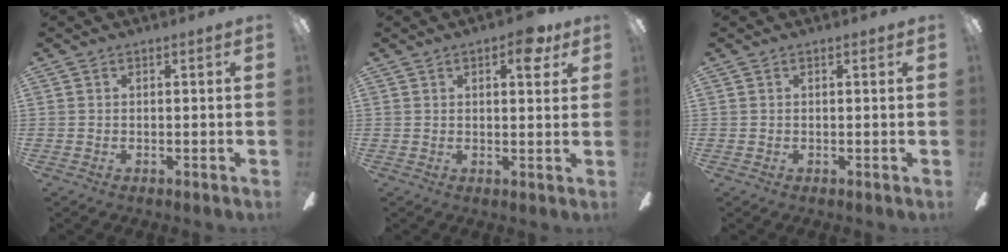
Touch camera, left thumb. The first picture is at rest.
{"total": 6.1, "force": [3.3, 2.5, 4.5], "torque": [-0.047, -0.010, 0.046]}
{"total": 0.0}